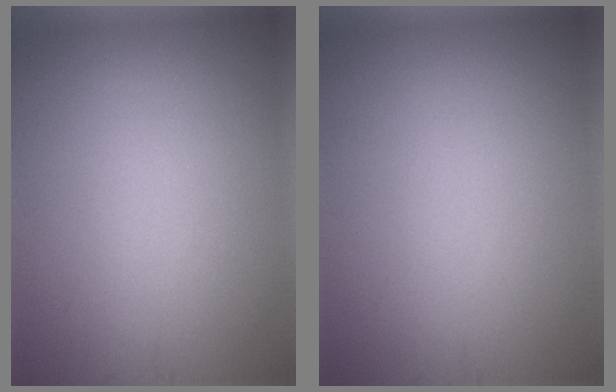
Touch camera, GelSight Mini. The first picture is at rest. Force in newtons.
{"total": 0.0}